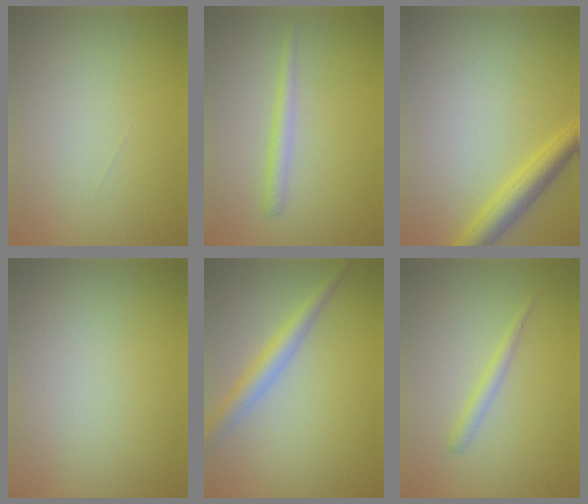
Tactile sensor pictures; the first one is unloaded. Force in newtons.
{"total": 1.5, "press": 1.5, "slide": 0.1}
{"total": 3.4, "press": 3.4, "slide": 0.1}
{"total": 0.0}
{"total": 3.0, "press": 3.0, "slide": 0.1}
{"total": 1.2, "press": 1.2, "slide": 0.0}